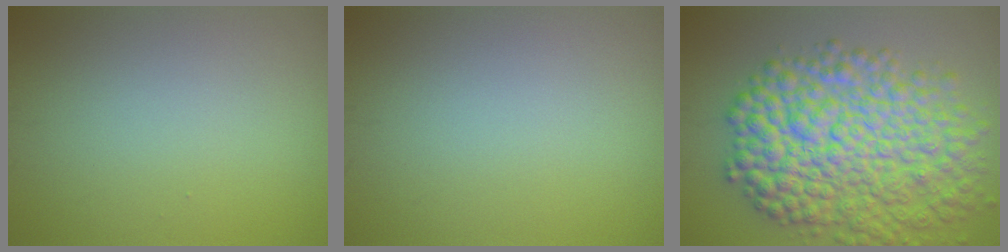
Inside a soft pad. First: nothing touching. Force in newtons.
{"total": 0.0}
{"total": 11.7, "press": 11.7, "slide": 0.2}